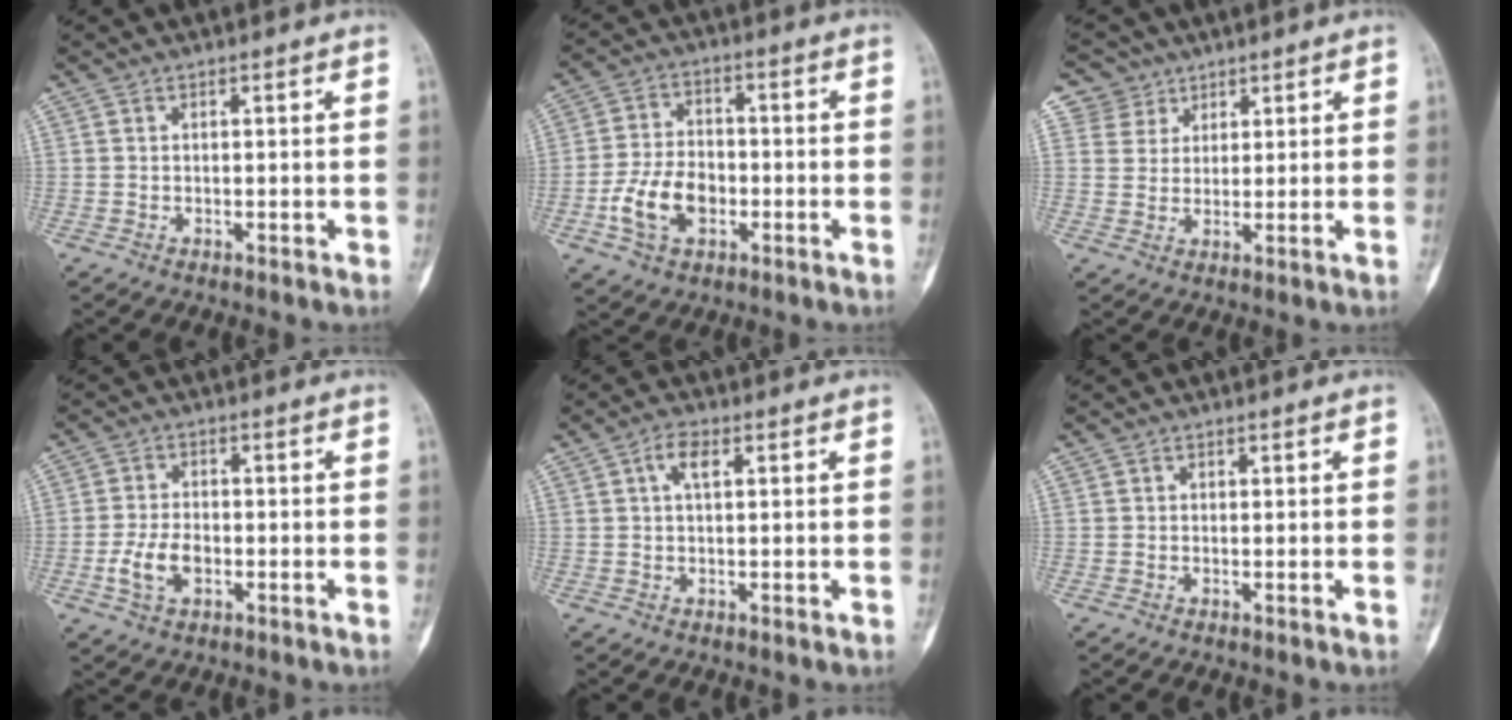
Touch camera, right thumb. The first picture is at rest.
{"total": 10.0, "force": [-3.1, 6.5, 6.9], "torque": [-0.125, 0.022, -0.056]}
{"total": 5.2, "force": [3.1, 4.2, -0.6], "torque": [0.039, -0.013, 0.054]}
{"total": 5.8, "force": [-1.7, 3.5, 4.3], "torque": [-0.089, 0.011, -0.032]}
{"total": 3.4, "force": [1.1, 1.6, 2.7], "torque": [-0.052, 0.006, 0.017]}
{"total": 0.0}